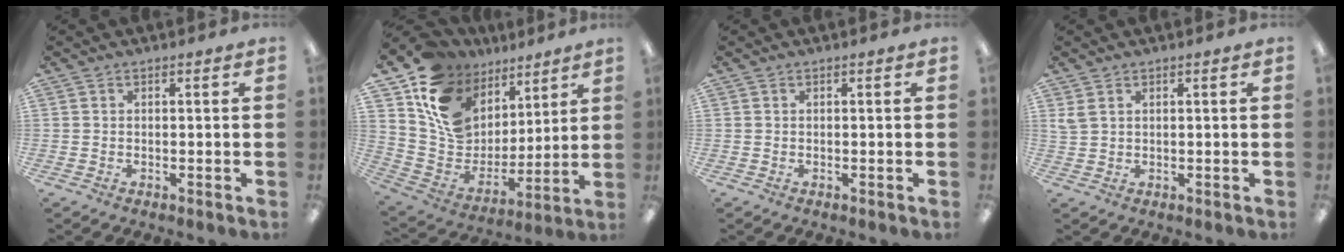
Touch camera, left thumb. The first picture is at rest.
{"total": 16.1, "force": [9.6, 11.3, 6.4], "torque": [-0.139, -0.051, 0.185]}
{"total": 0.0}
{"total": 2.0, "force": [1.2, 0.9, 1.2], "torque": [-0.029, 0.002, 0.023]}